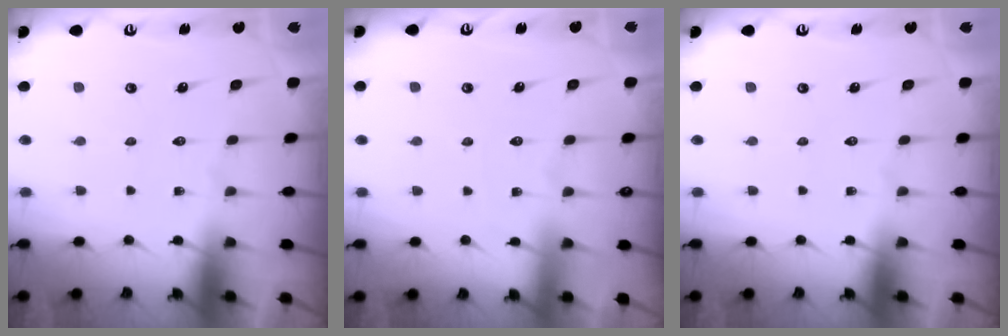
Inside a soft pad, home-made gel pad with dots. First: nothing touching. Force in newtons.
{"total": 1.8, "press": 1.8, "slide": 0.3}
{"total": 0.0}